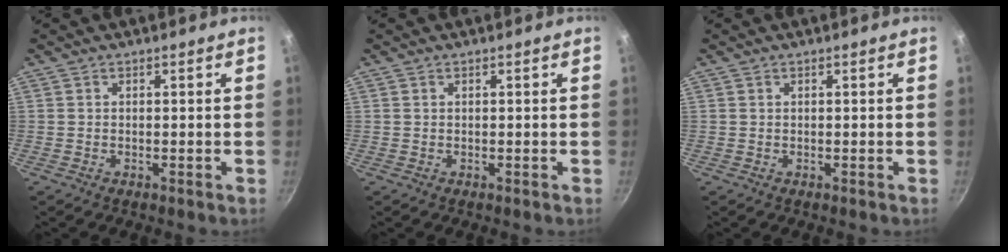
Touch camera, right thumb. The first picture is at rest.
{"total": 0.0}
{"total": 0.0}